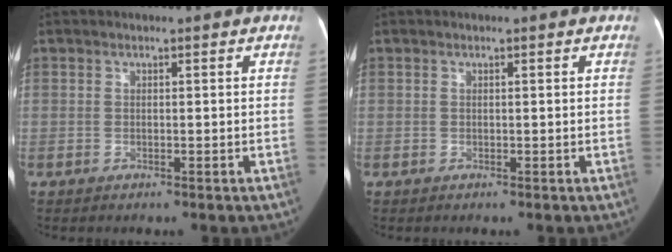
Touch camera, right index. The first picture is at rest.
{"total": 0.0}